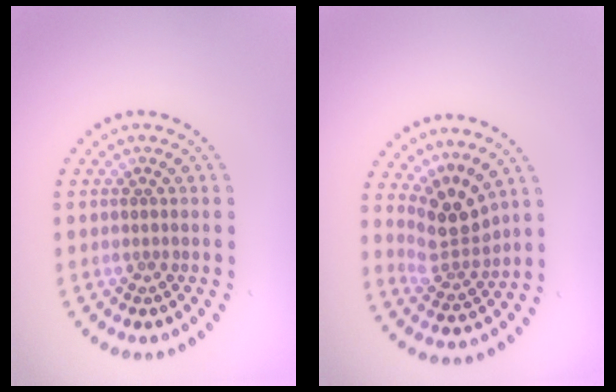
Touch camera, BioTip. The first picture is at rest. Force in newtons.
{"total": 3.5, "press": 2.7, "slide": 2.2}